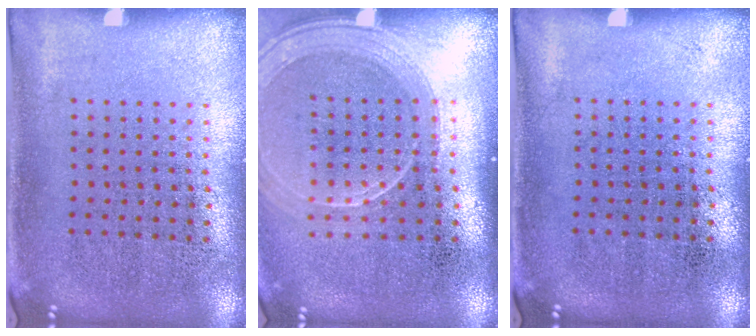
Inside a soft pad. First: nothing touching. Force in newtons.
{"total": 1.9, "press": 1.8, "slide": 0.8}
{"total": 0.0}